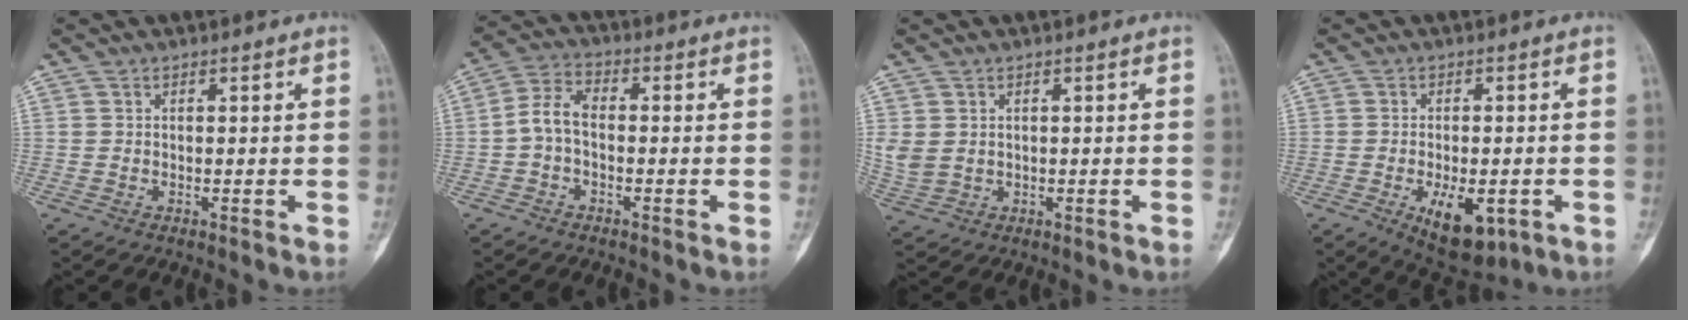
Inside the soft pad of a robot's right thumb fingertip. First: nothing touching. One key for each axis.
{"total": 5.7, "fx": -1.0, "fy": 3.4, "fz": 4.5, "tx": -0.087, "ty": 0.022, "tz": -0.030}
{"total": 4.1, "fx": 0.7, "fy": 3.3, "fz": 2.3, "tx": -0.053, "ty": 0.000, "tz": 0.026}
{"total": 10.2, "fx": -3.6, "fy": 5.1, "fz": 8.1, "tx": -0.103, "ty": -0.002, "tz": -0.039}